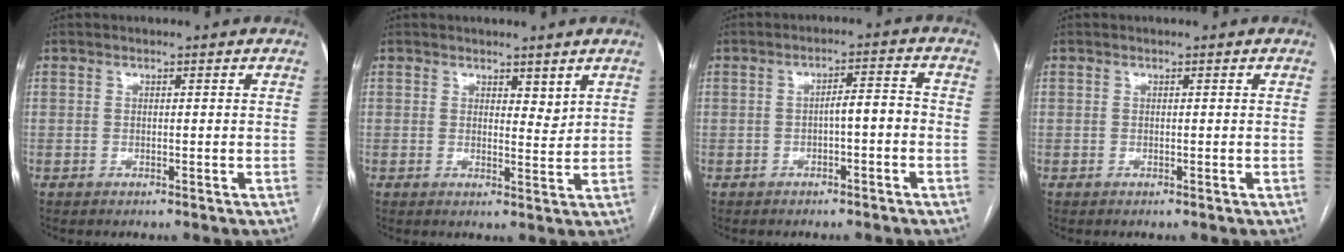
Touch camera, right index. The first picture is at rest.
{"total": 2.6, "force": [1.9, 1.1, 1.3], "torque": [-0.017, -0.008, 0.033]}
{"total": 3.6, "force": [-1.1, 0.9, 3.3], "torque": [-0.049, 0.017, -0.014]}
{"total": 0.0}